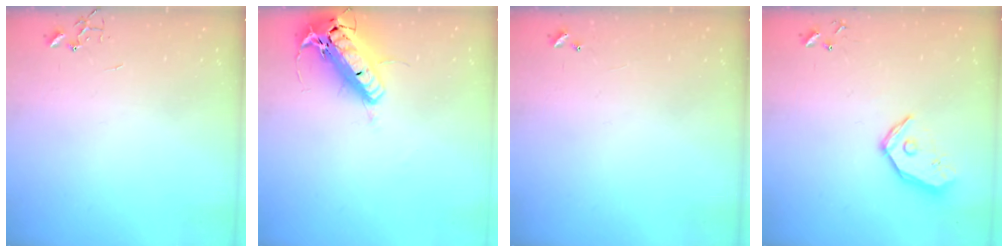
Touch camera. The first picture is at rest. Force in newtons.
{"total": 22.0, "press": 21.5, "slide": 4.5}
{"total": 4.7, "press": 4.7, "slide": 0.4}
{"total": 12.3, "press": 12.1, "slide": 1.9}